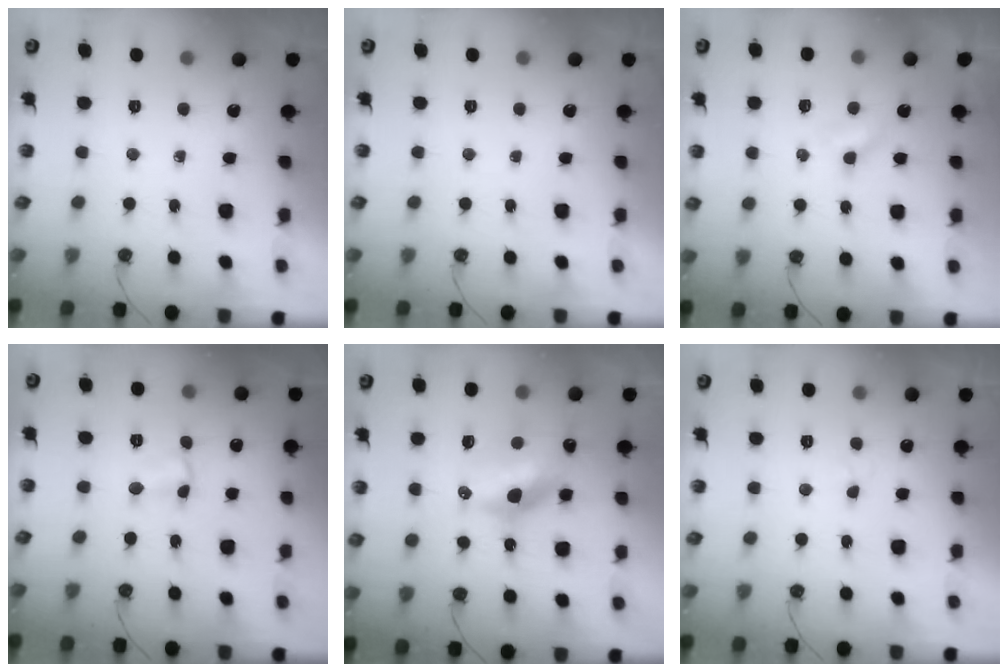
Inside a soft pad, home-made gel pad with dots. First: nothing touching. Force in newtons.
{"total": 0.0}
{"total": 2.4, "press": 2.4, "slide": 0.6}
{"total": 2.7, "press": 2.7, "slide": 0.5}
{"total": 12.5, "press": 12.5, "slide": 0.8}
{"total": 2.9, "press": 2.8, "slide": 0.5}